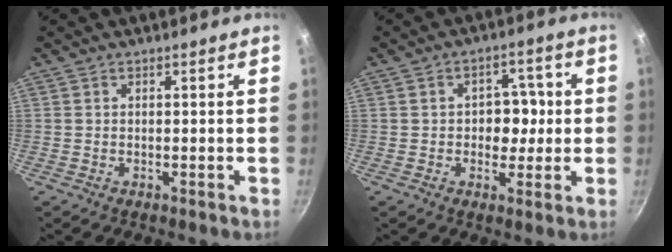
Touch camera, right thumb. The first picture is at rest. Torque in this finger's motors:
{"motor_torque": [-0.41, 0.60, 0.48, -0.36, 0.00]}